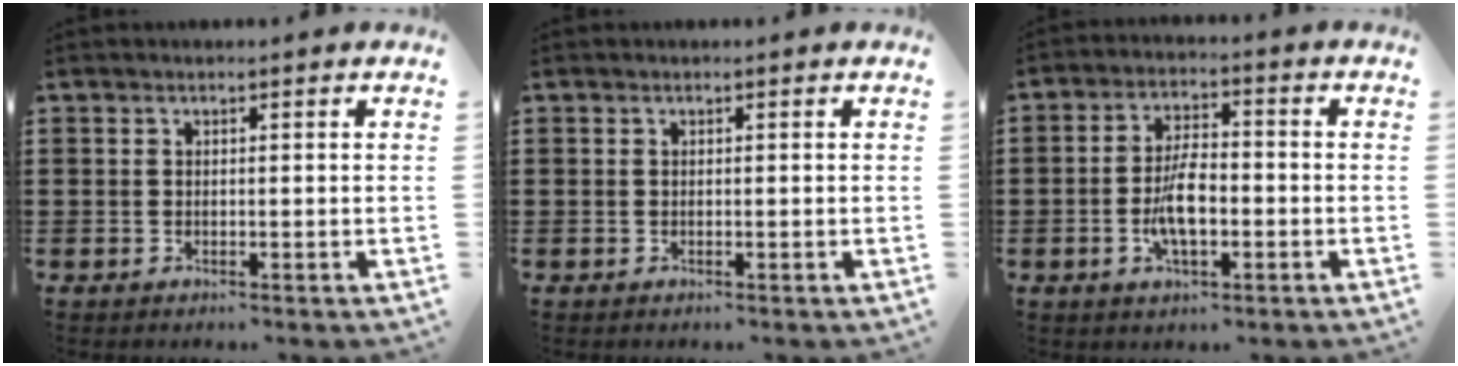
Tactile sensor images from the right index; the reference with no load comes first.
{"total": 0.0}
{"total": 7.2, "force": [-1.6, 2.9, 6.4], "torque": [-0.136, -0.001, -0.035]}